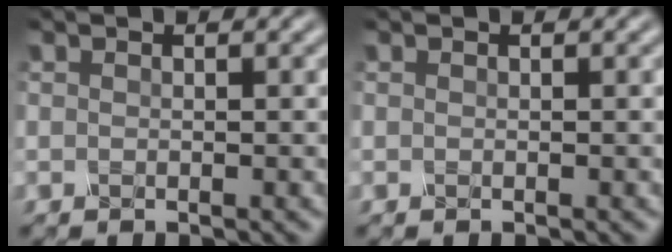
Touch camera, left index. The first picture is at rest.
{"total": 0.0}